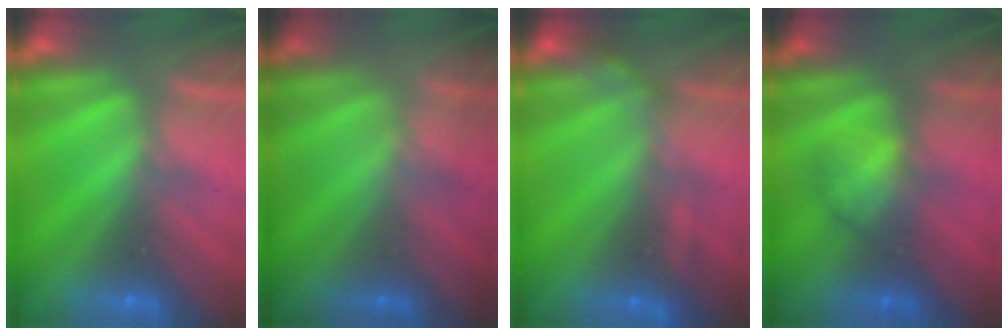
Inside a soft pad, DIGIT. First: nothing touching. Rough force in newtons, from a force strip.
{"total": 1.7}
{"total": 2.7}
{"total": 1.9}